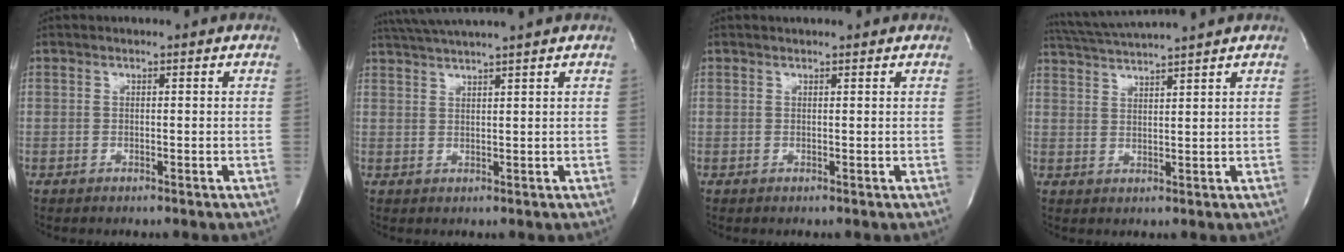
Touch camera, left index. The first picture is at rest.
{"total": 7.6, "force": [6.8, -1.5, 3.2], "torque": [-0.055, 0.021, 0.107]}
{"total": 1.9, "force": [1.7, 0.4, 0.6], "torque": [-0.012, 0.016, 0.024]}
{"total": 8.0, "force": [7.3, -1.8, 2.6], "torque": [-0.052, 0.013, 0.126]}